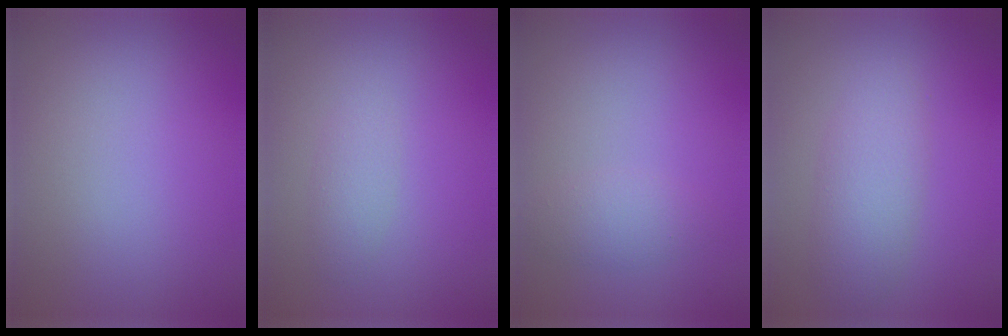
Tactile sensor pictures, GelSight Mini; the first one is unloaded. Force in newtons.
{"total": 1.4, "press": 1.4, "slide": 0.1}
{"total": 1.8, "press": 1.8, "slide": 0.2}
{"total": 3.4, "press": 3.4, "slide": 0.1}